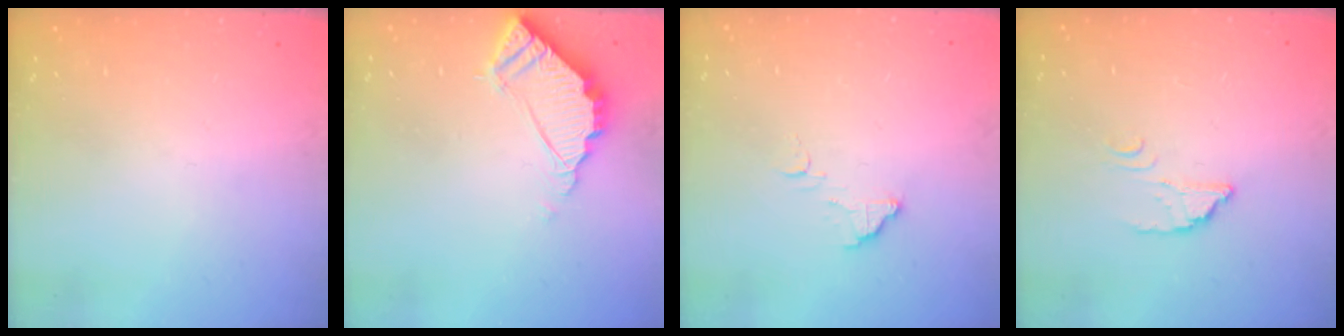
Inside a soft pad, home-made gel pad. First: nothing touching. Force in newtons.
{"total": 6.7, "press": 6.7, "slide": 0.2}
{"total": 5.3, "press": 5.3, "slide": 0.2}
{"total": 3.0, "press": 3.0, "slide": 0.2}